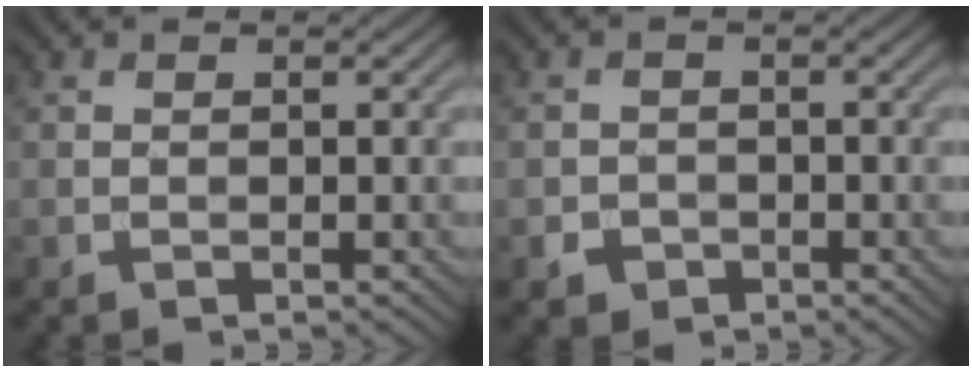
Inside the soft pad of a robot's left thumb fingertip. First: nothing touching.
{"total": 2.0, "force": [-1.1, 1.6, 0.5], "torque": [-0.005, -0.004, -0.022]}